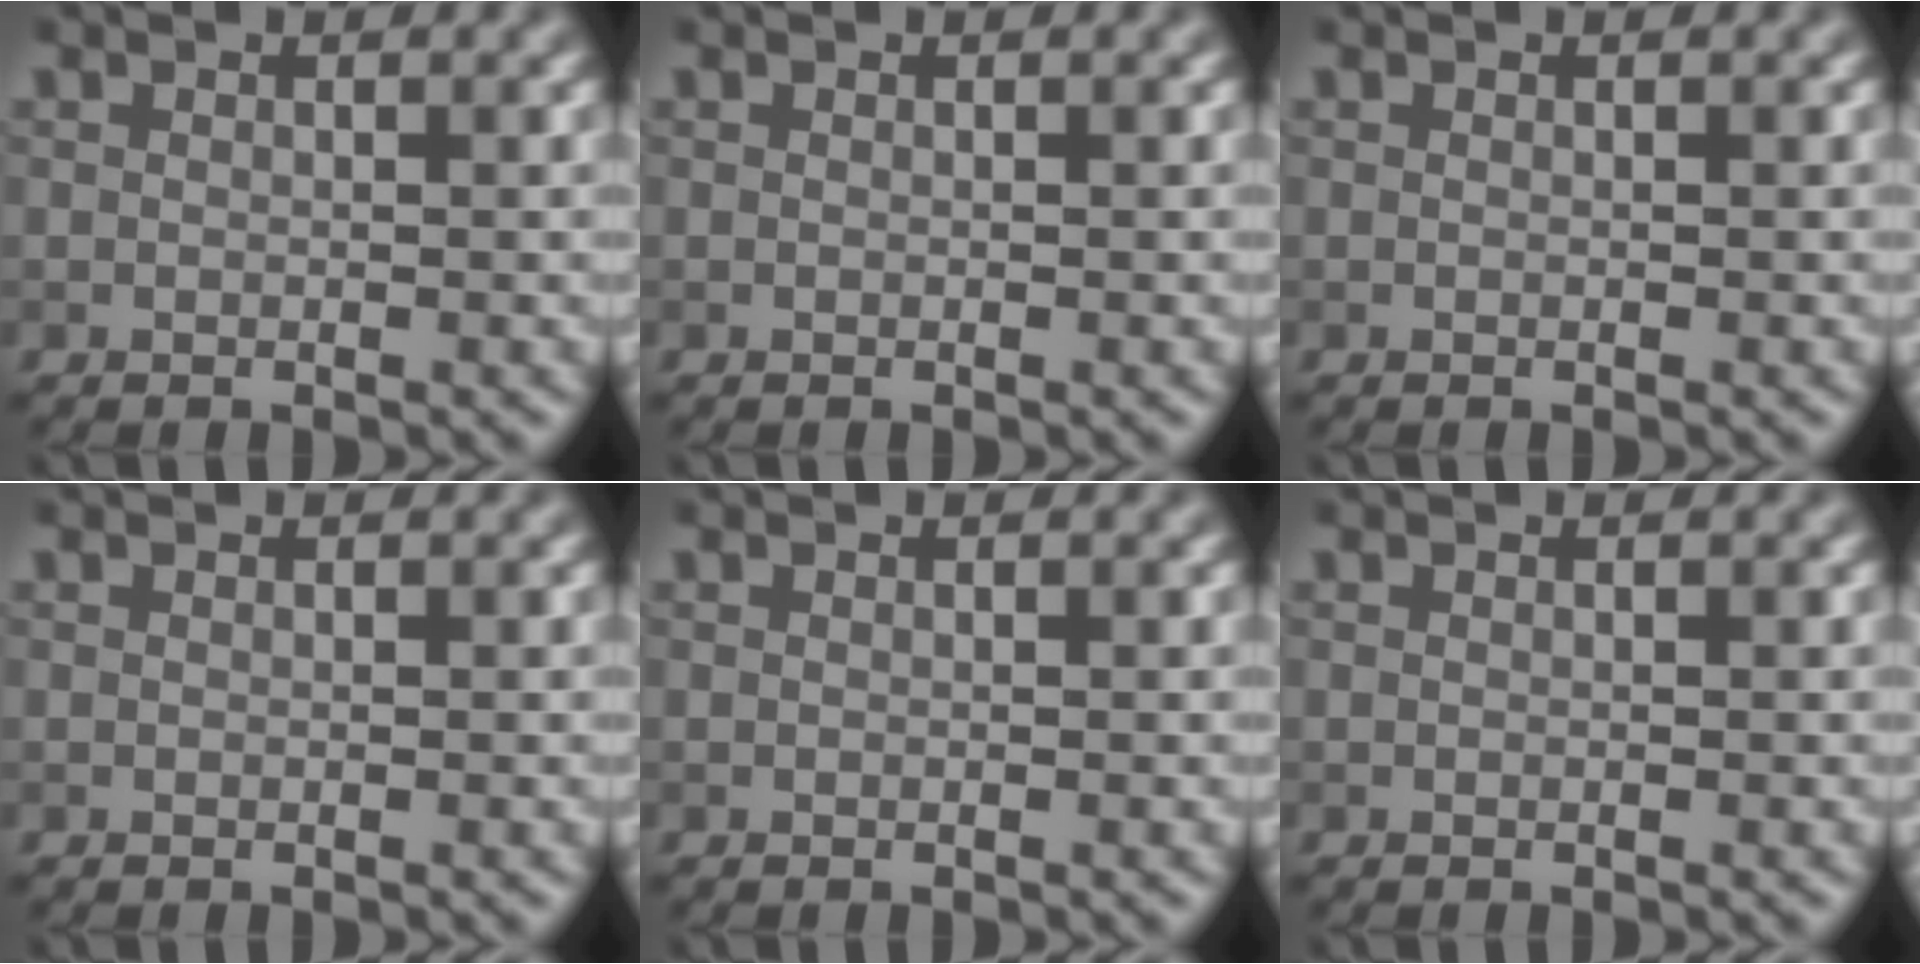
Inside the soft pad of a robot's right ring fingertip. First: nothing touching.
{"total": 0.0}
{"total": 0.0}
{"total": 0.0}
{"total": 0.0}
{"total": 0.0}